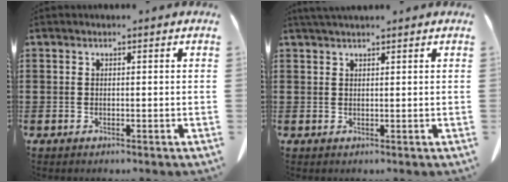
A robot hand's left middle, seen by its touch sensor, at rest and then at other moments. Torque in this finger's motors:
{"motor_torque": [0.26, 0.25, 0.02, 0.03]}